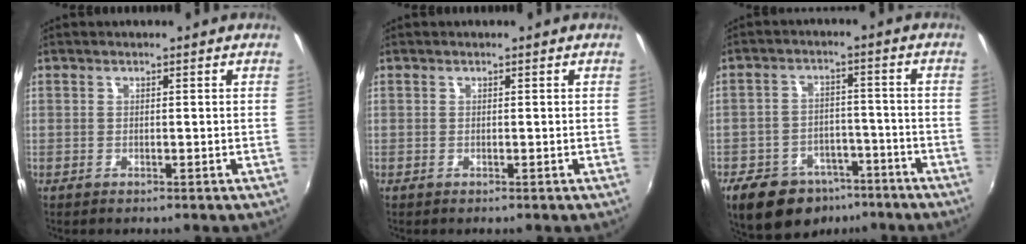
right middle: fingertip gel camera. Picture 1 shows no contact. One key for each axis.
{"total": 0.0}
{"total": 14.3, "fx": -9.5, "fy": 8.8, "fz": 6.0, "tx": -0.144, "ty": 0.007, "tz": -0.132}